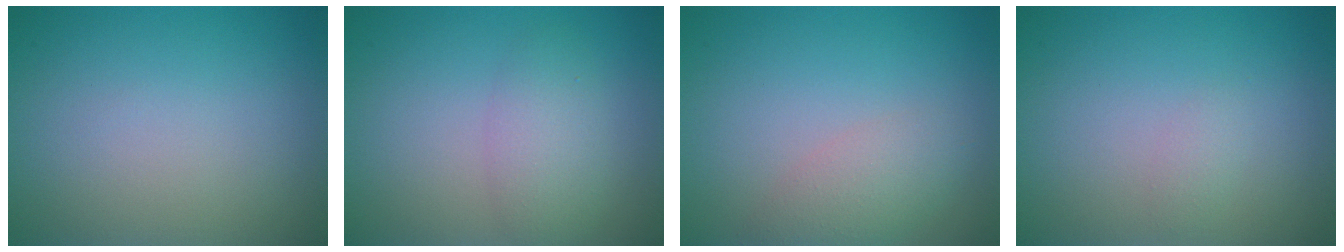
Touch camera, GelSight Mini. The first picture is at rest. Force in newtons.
{"total": 2.8, "press": 2.8, "slide": 0.1}
{"total": 2.8, "press": 2.8, "slide": 0.1}
{"total": 0.8, "press": 0.8, "slide": 0.0}